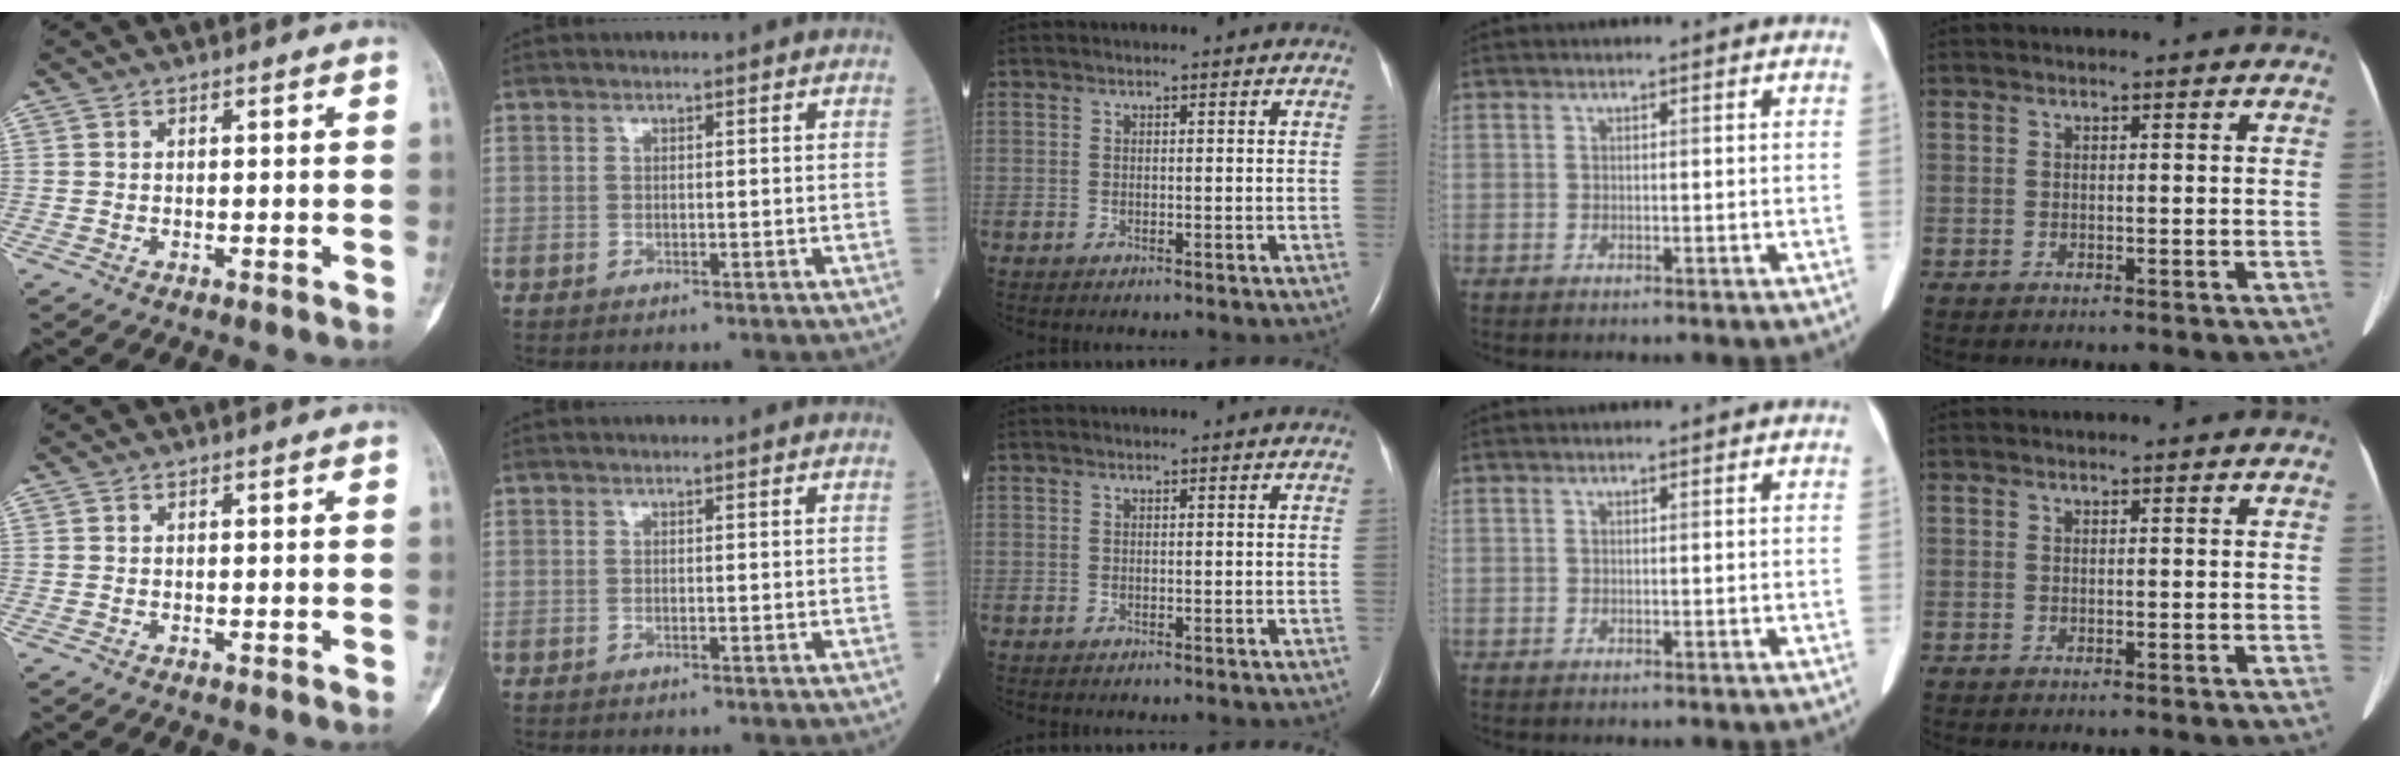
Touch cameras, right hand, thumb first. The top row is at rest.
{}